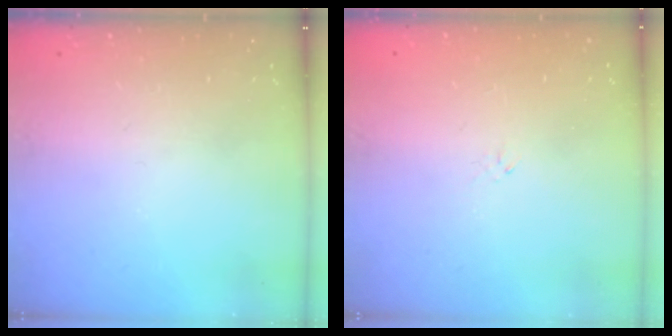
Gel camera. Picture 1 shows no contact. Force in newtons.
{"total": 1.2, "press": 1.2, "slide": 0.4}